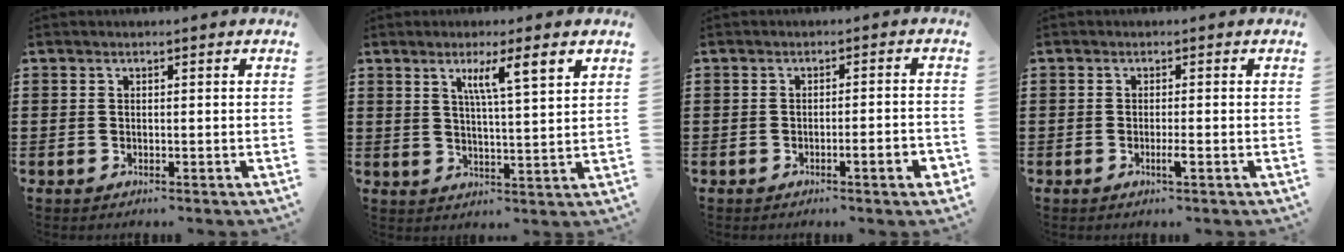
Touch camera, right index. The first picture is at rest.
{"total": 5.7, "force": [2.8, 0.3, 4.9], "torque": [-0.096, 0.000, 0.043]}
{"total": 3.1, "force": [-1.5, 0.1, 2.7], "torque": [-0.042, -0.006, -0.024]}
{"total": 1.8, "force": [-0.8, 0.0, 1.6], "torque": [-0.034, -0.004, -0.017]}